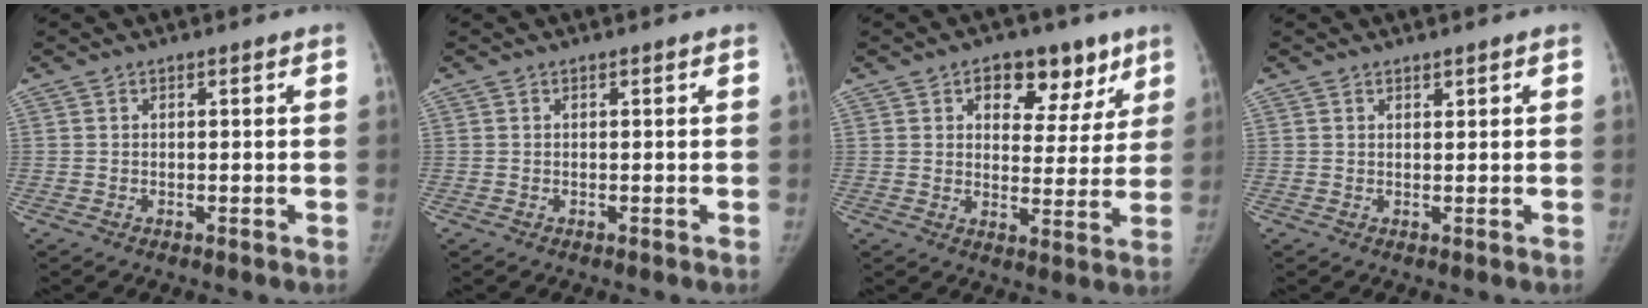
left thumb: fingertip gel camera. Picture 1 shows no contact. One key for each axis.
{"total": 0.0}
{"total": 11.7, "fx": 6.5, "fy": 7.4, "fz": 6.3, "tx": -0.025, "ty": -0.023, "tz": 0.088}
{"total": 0.6, "fx": 0.6, "fy": 0.3, "fz": 0.1, "tx": 0.007, "ty": -0.004, "tz": 0.010}